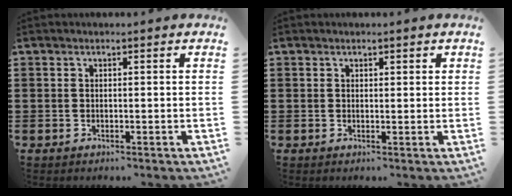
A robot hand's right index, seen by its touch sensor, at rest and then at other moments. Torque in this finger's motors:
{"motor_torque": [-0.34, -0.02, 0.04, -0.01]}